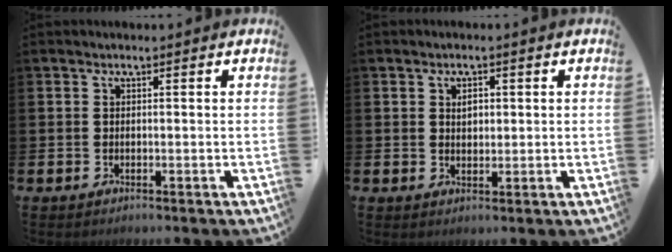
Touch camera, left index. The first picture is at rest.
{"total": 1.7, "force": [0.8, 1.1, 1.0], "torque": [-0.005, 0.001, 0.009]}